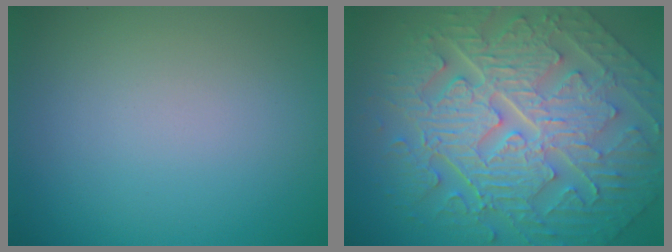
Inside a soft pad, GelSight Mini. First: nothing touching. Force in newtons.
{"total": 11.4, "press": 7.8, "slide": 8.3}